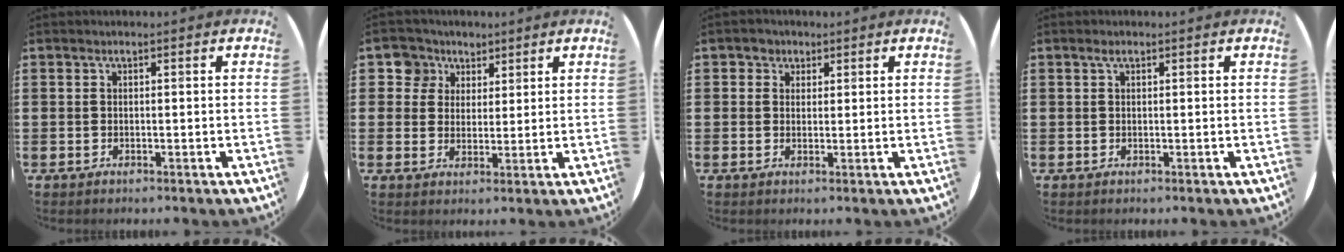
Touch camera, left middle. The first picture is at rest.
{"total": 4.8, "force": [3.0, 3.8, 0.1], "torque": [-0.018, 0.009, 0.055]}
{"total": 1.8, "force": [1.3, 1.2, 0.0], "torque": [0.005, 0.002, 0.022]}
{"total": 0.6, "force": [0.4, 0.3, 0.4], "torque": [-0.009, 0.003, 0.007]}